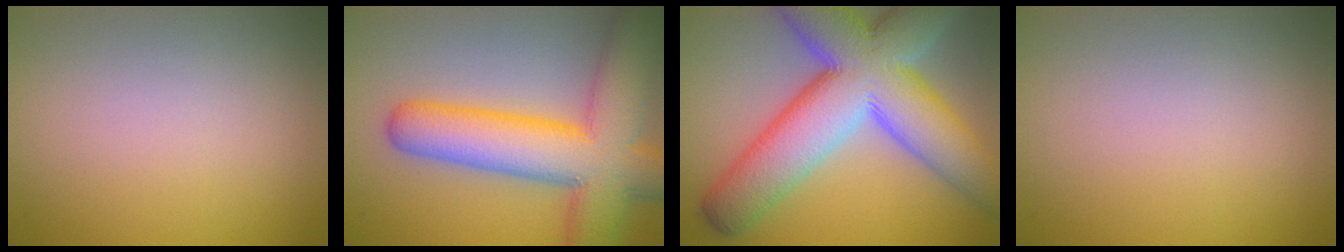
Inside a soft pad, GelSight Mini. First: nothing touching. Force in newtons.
{"total": 11.0, "press": 11.0, "slide": 0.6}
{"total": 14.2, "press": 14.2, "slide": 0.6}
{"total": 0.0}